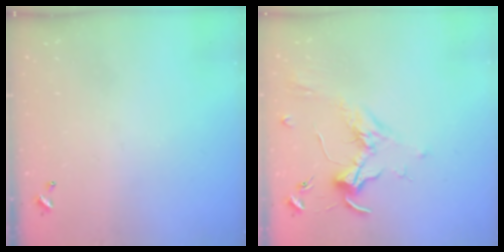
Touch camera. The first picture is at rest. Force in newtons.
{"total": 1.7, "press": 1.5, "slide": 0.8}